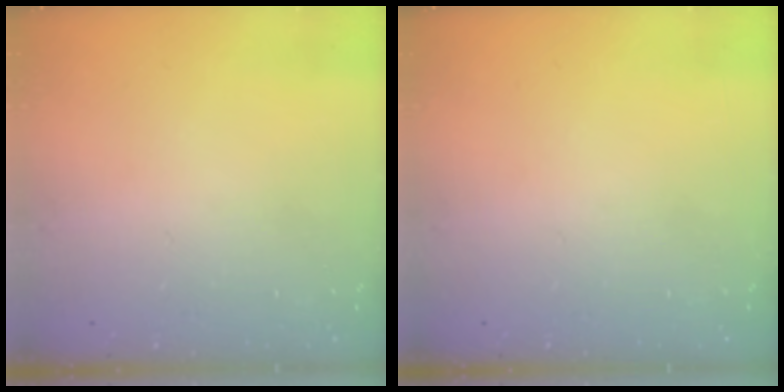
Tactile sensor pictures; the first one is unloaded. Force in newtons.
{"total": 0.0}